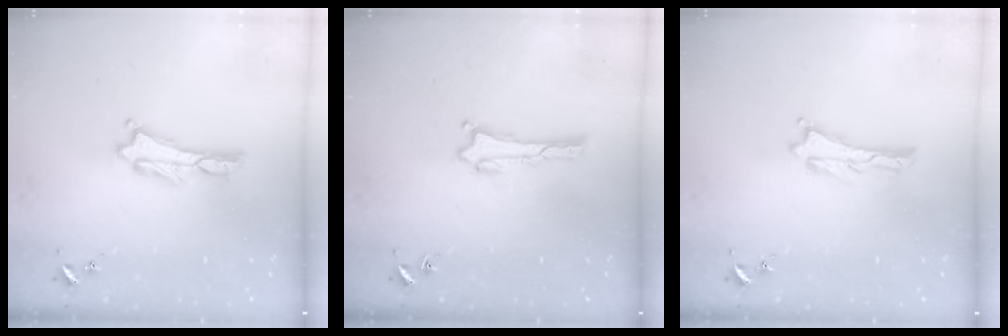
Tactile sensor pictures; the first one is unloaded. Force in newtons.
{"total": 0.0}
{"total": 0.0}